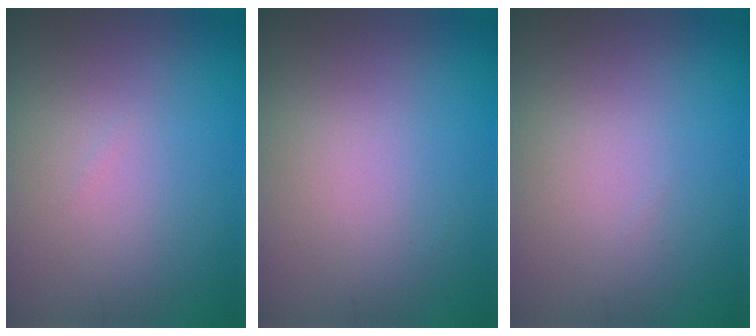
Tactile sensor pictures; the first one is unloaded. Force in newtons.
{"total": 0.0}
{"total": 0.0}